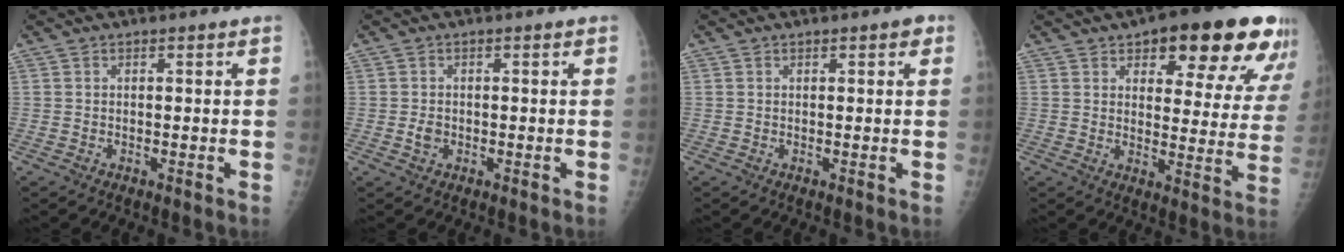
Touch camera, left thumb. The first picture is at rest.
{"total": 1.7, "force": [-0.5, 1.4, 0.9], "torque": [-0.012, 0.004, -0.009]}
{"total": 1.7, "force": [0.8, 0.6, 1.4], "torque": [-0.013, 0.001, 0.009]}
{"total": 20.5, "force": [12.3, 8.1, 14.2], "torque": [-0.134, -0.034, 0.153]}